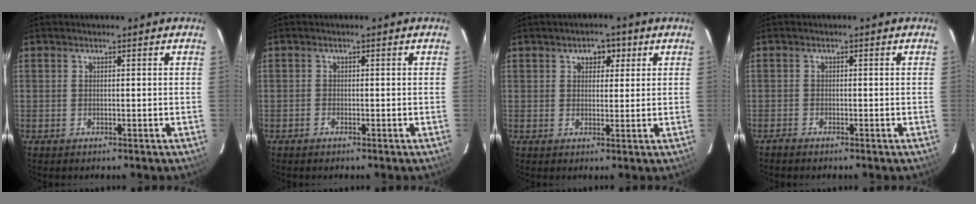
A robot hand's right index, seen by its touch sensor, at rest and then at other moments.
{"total": 0.6, "force": [-0.6, 0.2, 0.2], "torque": [-0.004, 0.001, -0.013]}
{"total": 3.7, "force": [1.7, 2.6, 2.0], "torque": [-0.022, 0.013, 0.025]}
{"total": 1.2, "force": [-1.1, 0.3, 0.2], "torque": [-0.012, -0.001, -0.022]}